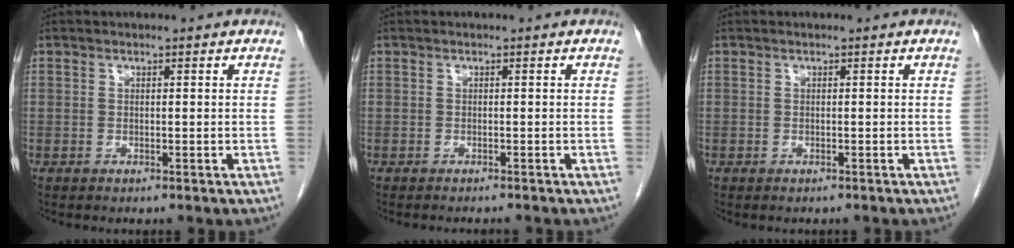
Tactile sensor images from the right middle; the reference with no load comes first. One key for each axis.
{"total": 2.4, "fx": -2.3, "fy": 0.1, "fz": 0.6, "tx": -0.004, "ty": -0.003, "tz": -0.027}
{"total": 0.7, "fx": -0.6, "fy": 0.3, "fz": 0.2, "tx": -0.006, "ty": 0.000, "tz": -0.008}